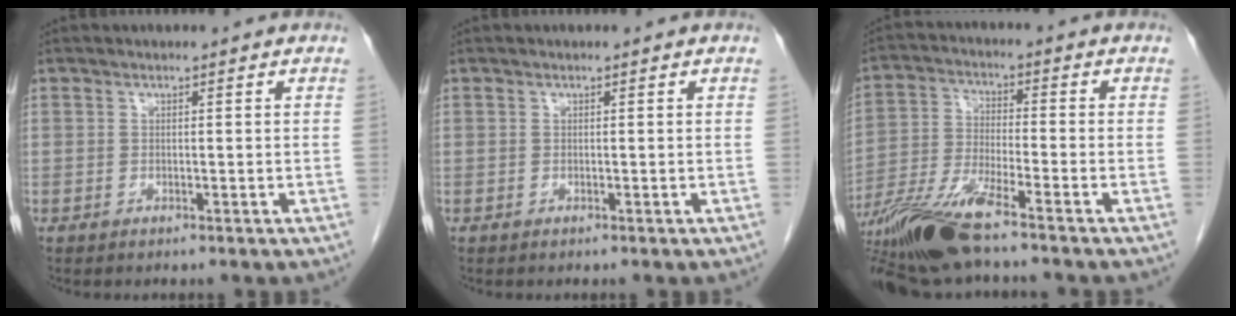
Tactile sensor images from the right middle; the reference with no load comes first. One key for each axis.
{"total": 0.0}
{"total": 11.4, "fx": -8.6, "fy": 0.6, "fz": 7.6, "tx": -0.152, "ty": -0.025, "tz": -0.160}